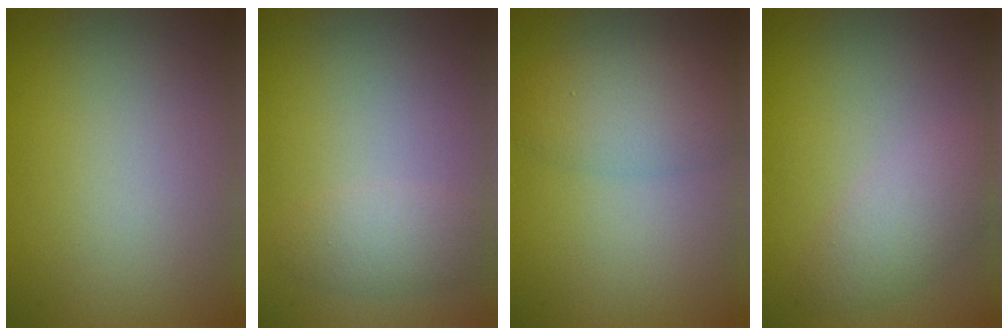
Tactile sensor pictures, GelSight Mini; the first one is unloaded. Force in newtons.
{"total": 2.1, "press": 2.1, "slide": 0.2}
{"total": 4.2, "press": 4.1, "slide": 0.3}
{"total": 2.9, "press": 2.9, "slide": 0.2}